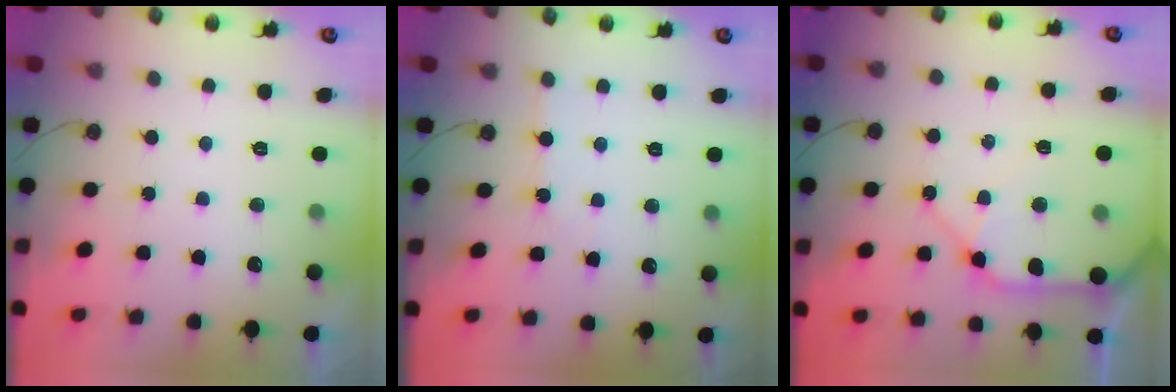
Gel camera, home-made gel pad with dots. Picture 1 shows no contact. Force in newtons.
{"total": 2.5, "press": 2.5, "slide": 0.4}
{"total": 13.4, "press": 13.2, "slide": 1.8}